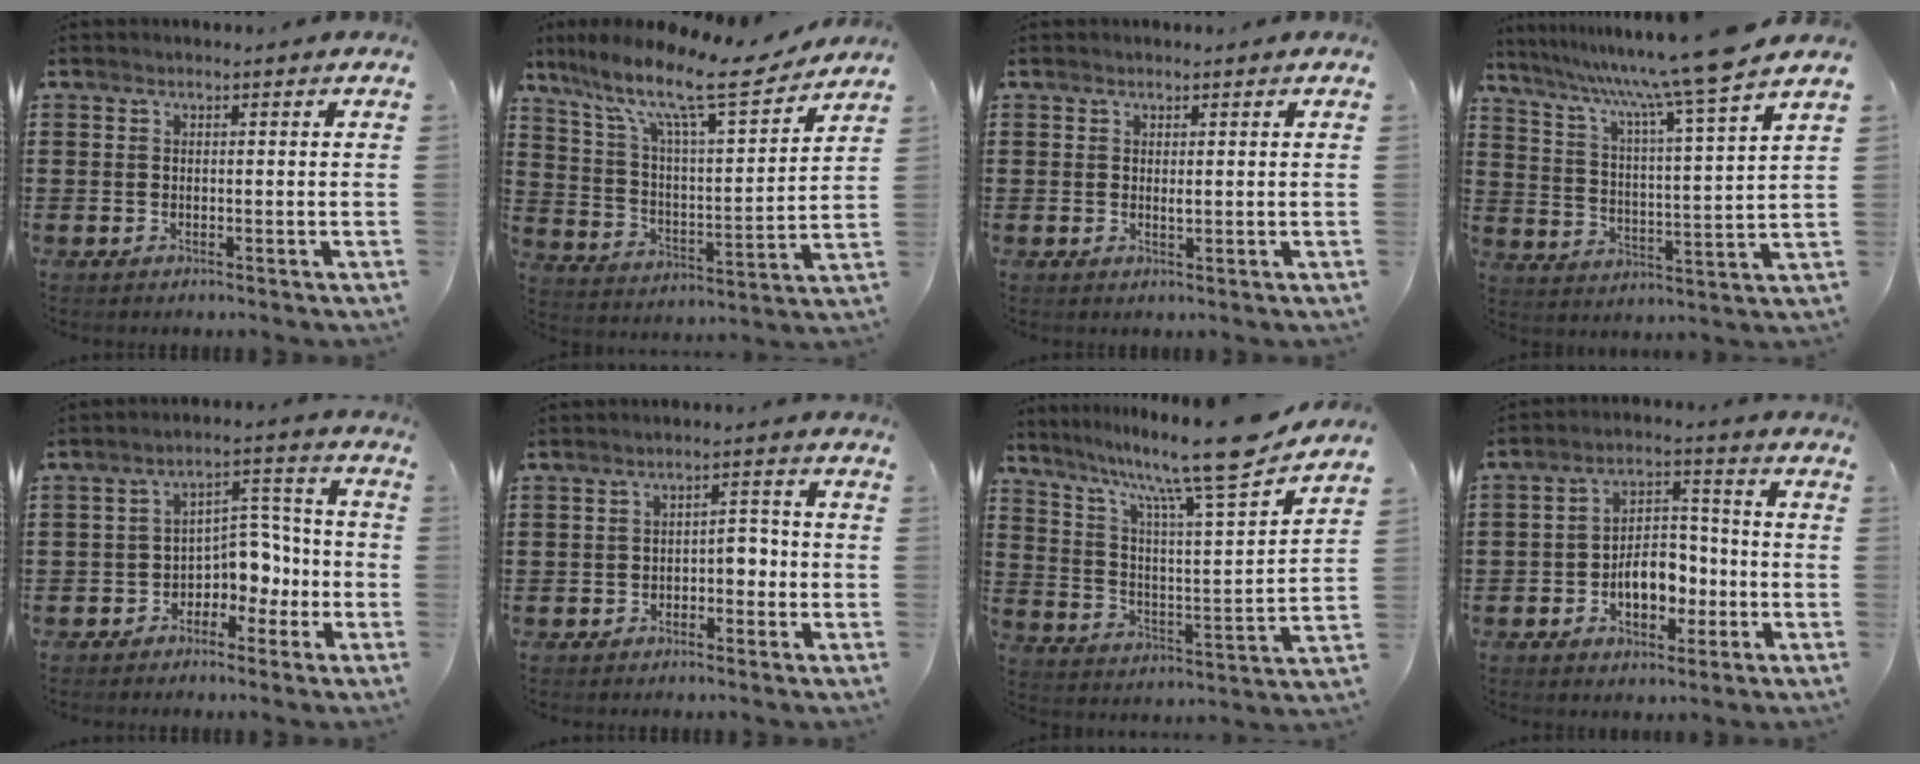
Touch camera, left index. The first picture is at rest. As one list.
[{"total": 12.8, "force": [9.9, 2.4, 7.9], "torque": [-0.171, -0.060, 0.162]}, {"total": 0.9, "force": [0.2, 0.2, 0.9], "torque": [-0.018, 0.000, 0.004]}, {"total": 9.3, "force": [7.7, -1.8, 5.0], "torque": [-0.118, -0.060, 0.114]}, {"total": 5.5, "force": [-2.4, 4.3, 2.5], "torque": [-0.055, 0.008, -0.049]}, {"total": 3.1, "force": [-1.5, 1.8, 2.1], "torque": [-0.042, 0.007, -0.033]}, {"total": 13.7, "force": [11.5, 0.1, 7.6], "torque": [-0.152, -0.083, 0.182]}, {"total": 7.3, "force": [-2.4, 4.7, 5.1], "torque": [-0.082, 0.008, -0.047]}]